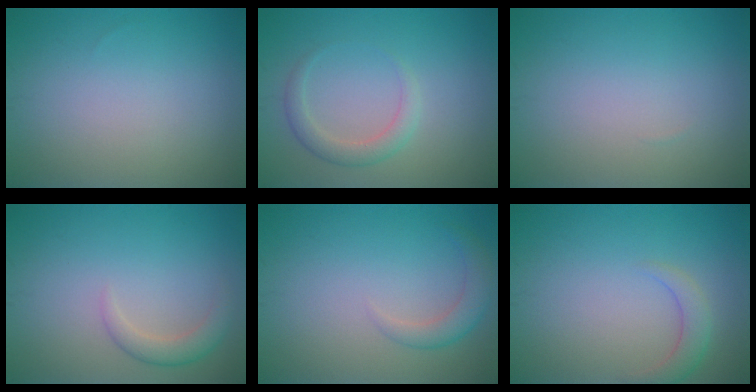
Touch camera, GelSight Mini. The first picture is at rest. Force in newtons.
{"total": 2.1, "press": 2.1, "slide": 0.1}
{"total": 0.0}
{"total": 2.1, "press": 2.1, "slide": 0.2}
{"total": 2.2, "press": 2.2, "slide": 0.1}
{"total": 2.1, "press": 2.1, "slide": 0.2}